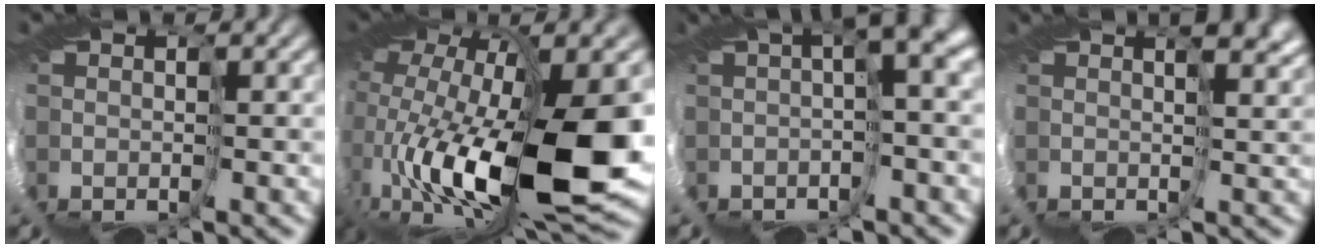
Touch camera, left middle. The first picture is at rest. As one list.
[{"total": 10.2, "force": [0.6, 3.0, 9.7], "torque": [-0.210, -0.029, 0.030]}, {"total": 3.2, "force": [0.2, -2.5, 2.1], "torque": [-0.042, -0.001, 0.001]}, {"total": 2.8, "force": [2.0, -0.6, 2.0], "torque": [-0.030, 0.000, 0.043]}]